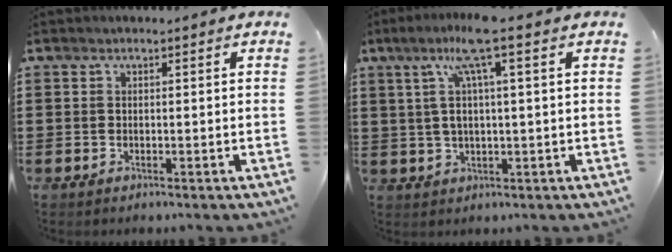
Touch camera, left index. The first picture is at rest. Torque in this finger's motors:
{"motor_torque": [2.13, -0.01, 0.96, 0.21]}